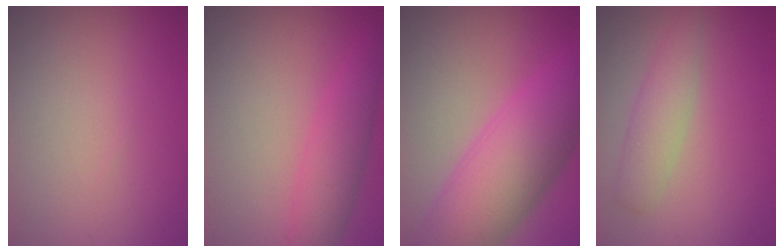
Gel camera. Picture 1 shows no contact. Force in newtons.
{"total": 3.9, "press": 3.9, "slide": 0.1}
{"total": 10.3, "press": 10.3, "slide": 0.2}
{"total": 3.0, "press": 3.0, "slide": 0.1}